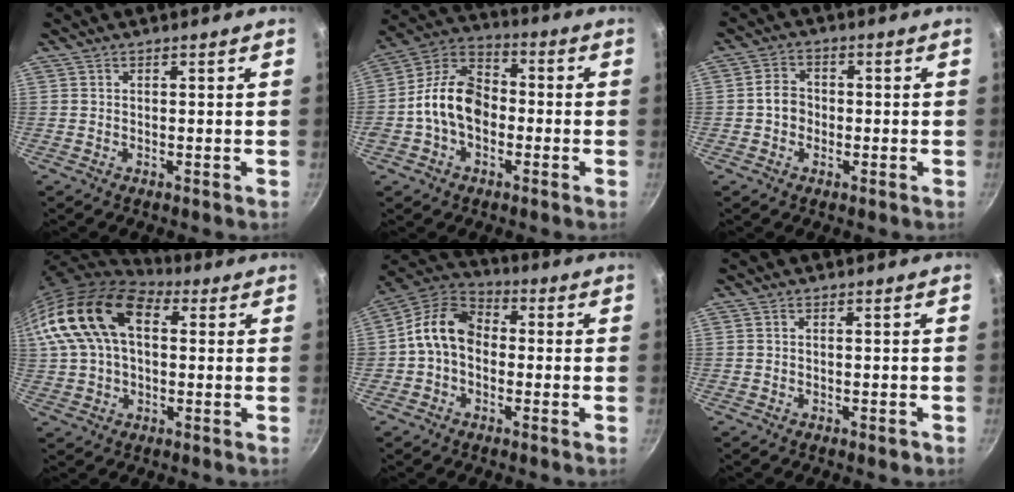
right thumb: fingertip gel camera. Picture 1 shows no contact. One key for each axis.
{"total": 12.7, "fx": -2.1, "fy": 8.9, "fz": 8.9, "tx": -0.128, "ty": 0.040, "tz": -0.058}
{"total": 4.3, "fx": -0.7, "fy": 3.6, "fz": 2.1, "tx": -0.016, "ty": 0.021, "tz": -0.017}
{"total": 18.5, "fx": 4.1, "fy": 11.5, "fz": 13.9, "tx": -0.256, "ty": 0.027, "tz": 0.062}
{"total": 10.4, "fx": -0.7, "fy": 7.8, "fz": 6.8, "tx": -0.098, "ty": 0.036, "tz": -0.034}
{"total": 1.2, "fx": -0.7, "fy": 0.5, "fz": 0.9, "tx": -0.015, "ty": 0.006, "tz": -0.009}